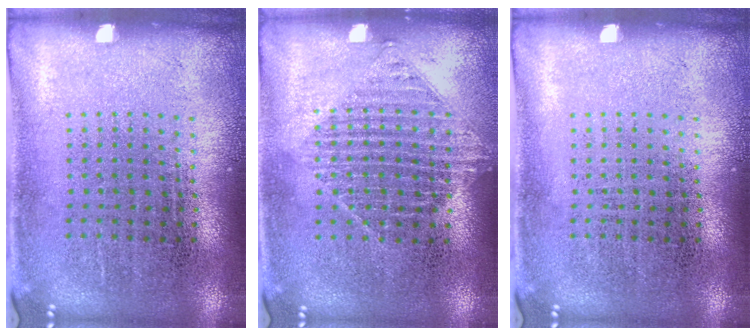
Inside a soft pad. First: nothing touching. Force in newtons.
{"total": 1.2, "press": 1.1, "slide": 0.5}
{"total": 0.0}